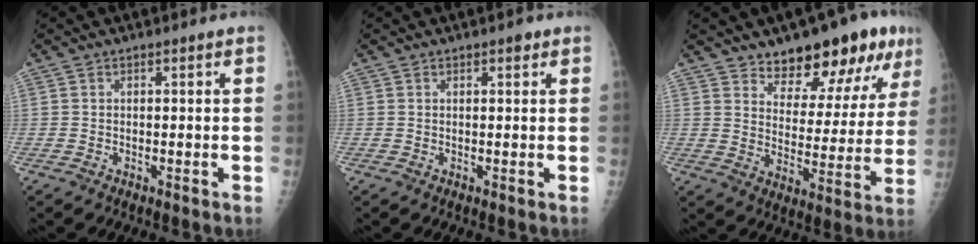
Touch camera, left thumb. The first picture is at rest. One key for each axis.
{"total": 1.2, "fx": 0.7, "fy": 0.6, "fz": 0.8, "tx": -0.006, "ty": -0.001, "tz": 0.007}
{"total": 16.0, "fx": 11.1, "fy": 6.5, "fz": 9.5, "tx": -0.083, "ty": -0.067, "tz": 0.160}